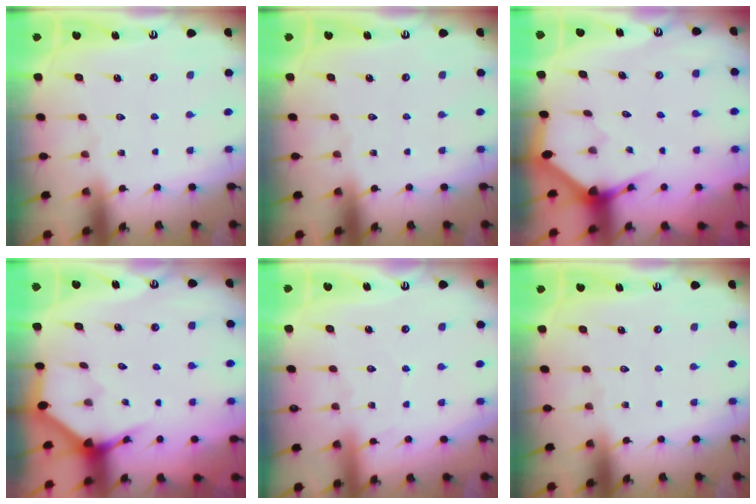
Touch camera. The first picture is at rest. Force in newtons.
{"total": 0.0}
{"total": 3.4, "press": 3.4, "slide": 0.1}
{"total": 3.6, "press": 3.6, "slide": 0.2}
{"total": 2.4, "press": 2.4, "slide": 0.3}
{"total": 0.0}